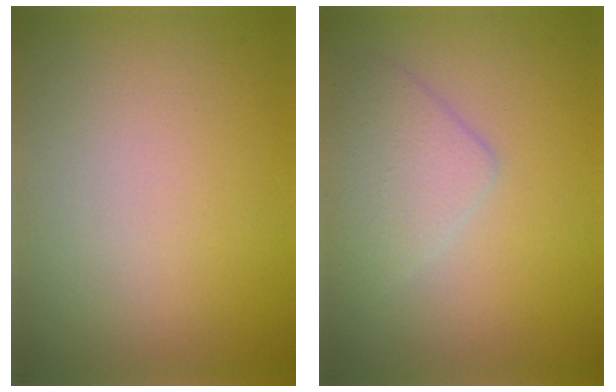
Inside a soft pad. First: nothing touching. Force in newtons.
{"total": 3.0, "press": 3.0, "slide": 0.1}